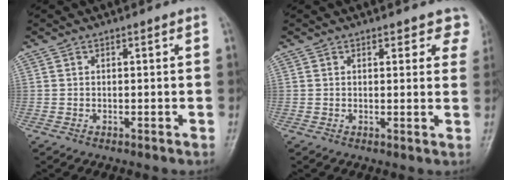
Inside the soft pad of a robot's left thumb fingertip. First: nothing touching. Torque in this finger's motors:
{"motor_torque": [0.02, -0.09, 0.16, 0.17, -0.02]}